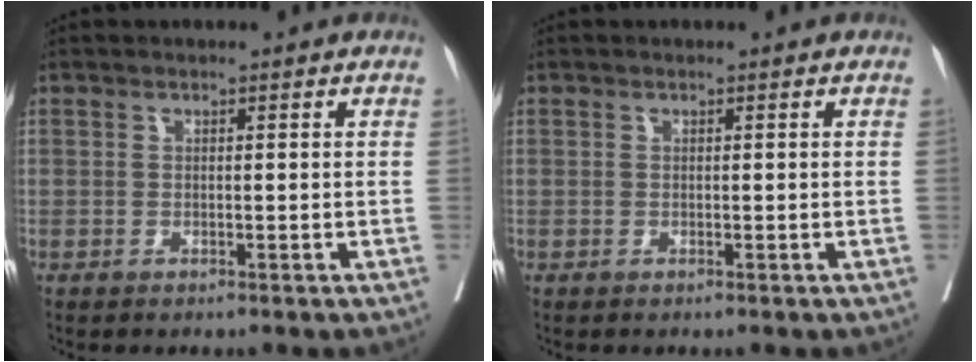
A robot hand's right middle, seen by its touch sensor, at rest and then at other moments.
{"total": 0.0}